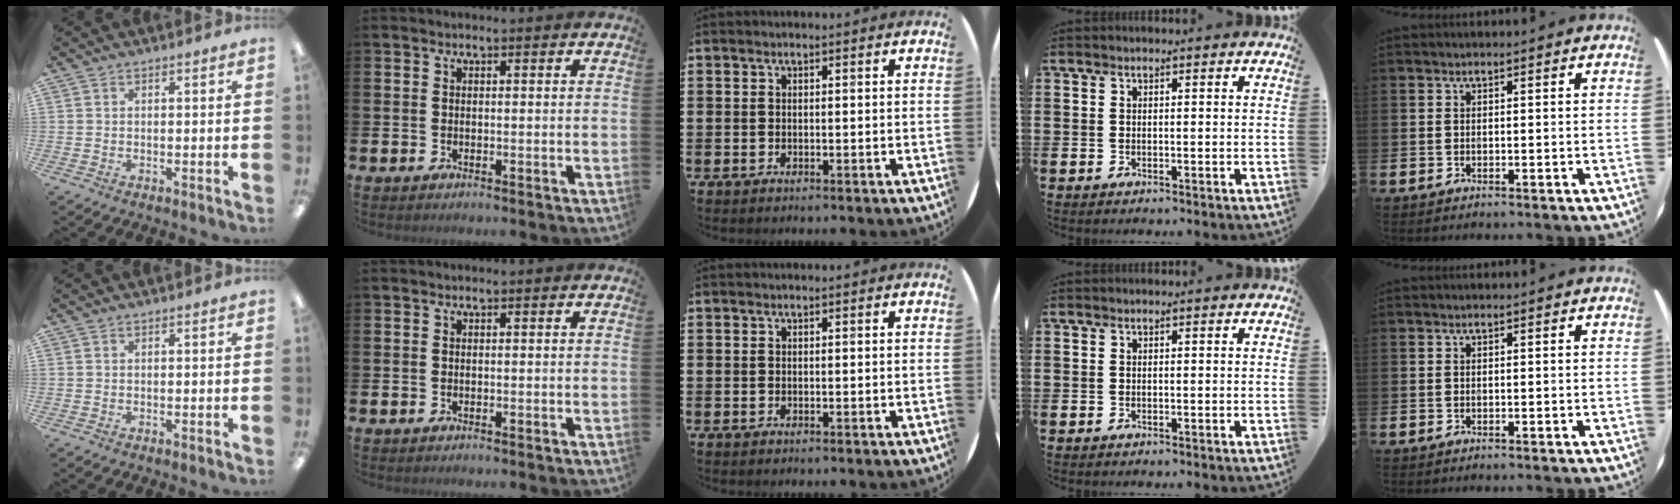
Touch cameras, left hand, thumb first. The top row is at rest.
{}